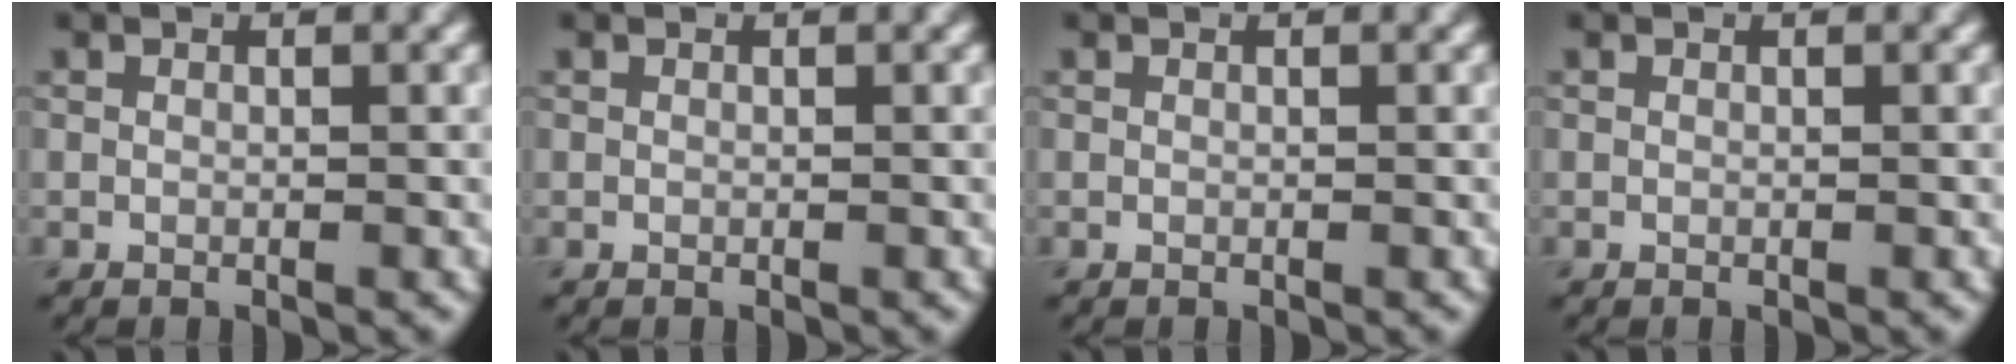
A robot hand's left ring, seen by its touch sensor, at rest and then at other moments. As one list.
[{"total": 0.0}, {"total": 0.0}, {"total": 0.0}]